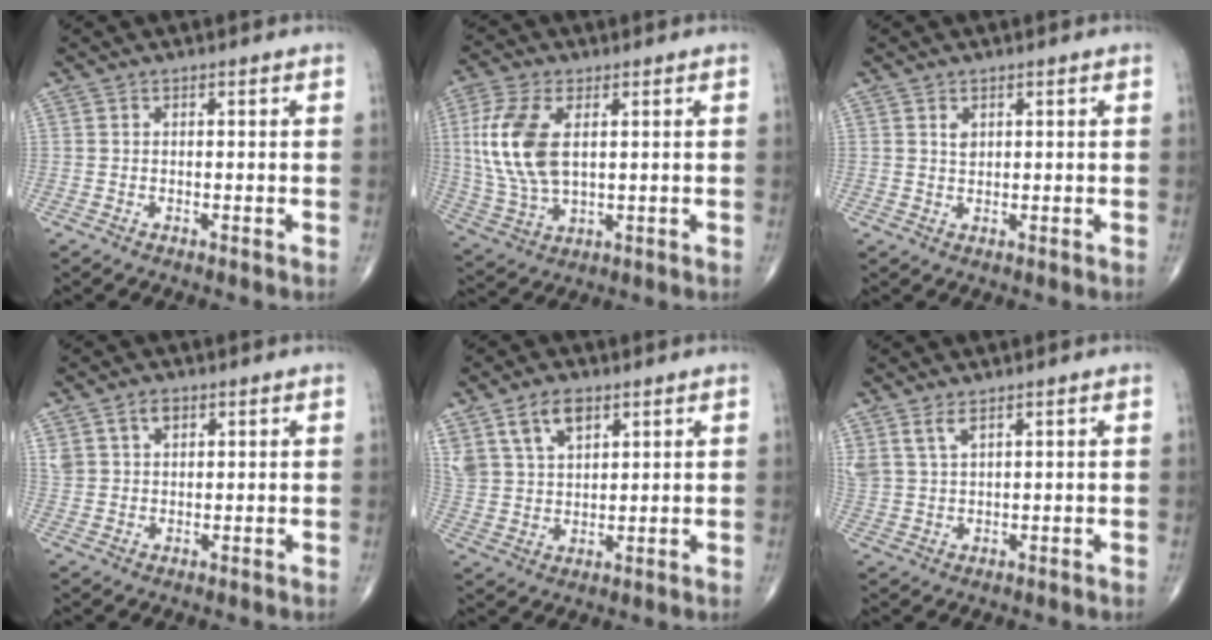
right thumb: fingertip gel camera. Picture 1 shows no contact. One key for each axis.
{"total": 13.6, "fx": 2.5, "fy": 7.3, "fz": 11.2, "tx": -0.250, "ty": -0.007, "tz": 0.055}
{"total": 1.6, "fx": 0.7, "fy": 1.1, "fz": 0.9, "tx": -0.009, "ty": -0.004, "tz": 0.015}
{"total": 4.7, "fx": 2.5, "fy": 3.0, "fz": 2.5, "tx": -0.036, "ty": -0.006, "tz": 0.051}
{"total": 9.9, "fx": 5.7, "fy": 5.7, "fz": 5.8, "tx": -0.099, "ty": -0.015, "tz": 0.119}
{"total": 4.3, "fx": 2.8, "fy": 1.7, "fz": 2.8, "tx": -0.061, "ty": -0.008, "tz": 0.067}